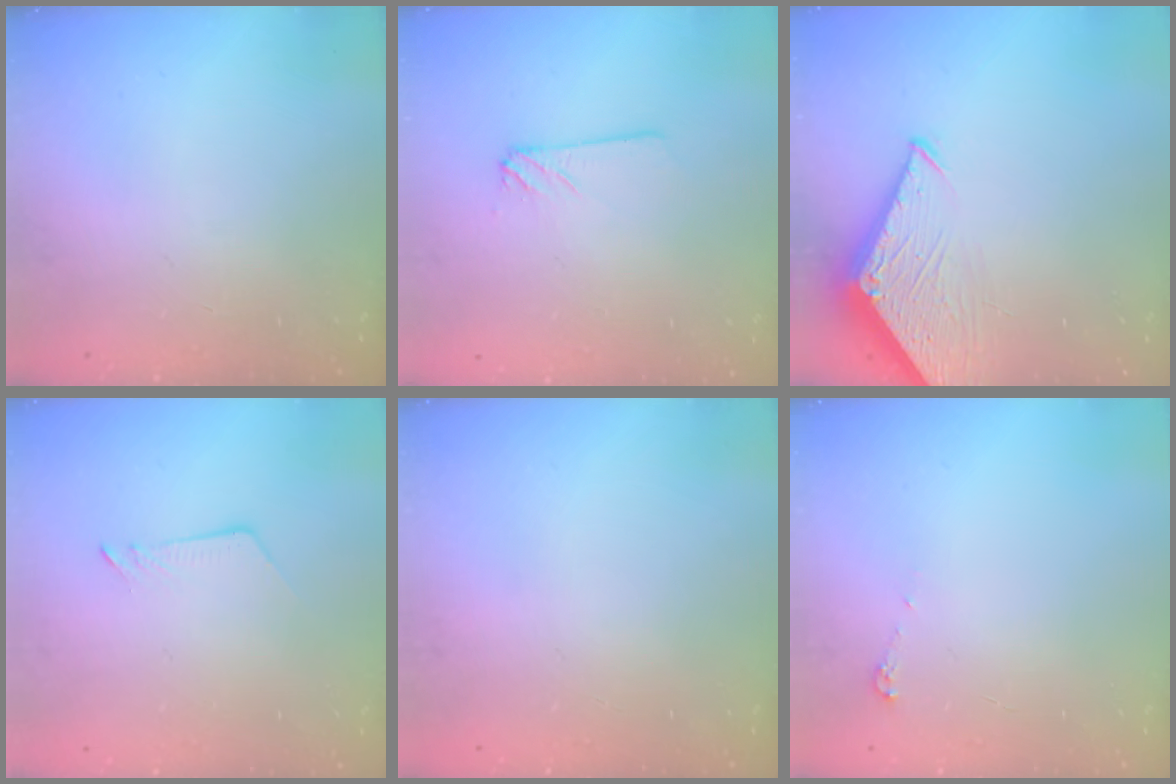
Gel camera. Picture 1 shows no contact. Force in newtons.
{"total": 3.6, "press": 3.6, "slide": 0.4}
{"total": 4.5, "press": 4.5, "slide": 0.5}
{"total": 3.7, "press": 3.7, "slide": 0.3}
{"total": 0.0}
{"total": 5.1, "press": 5.0, "slide": 0.6}